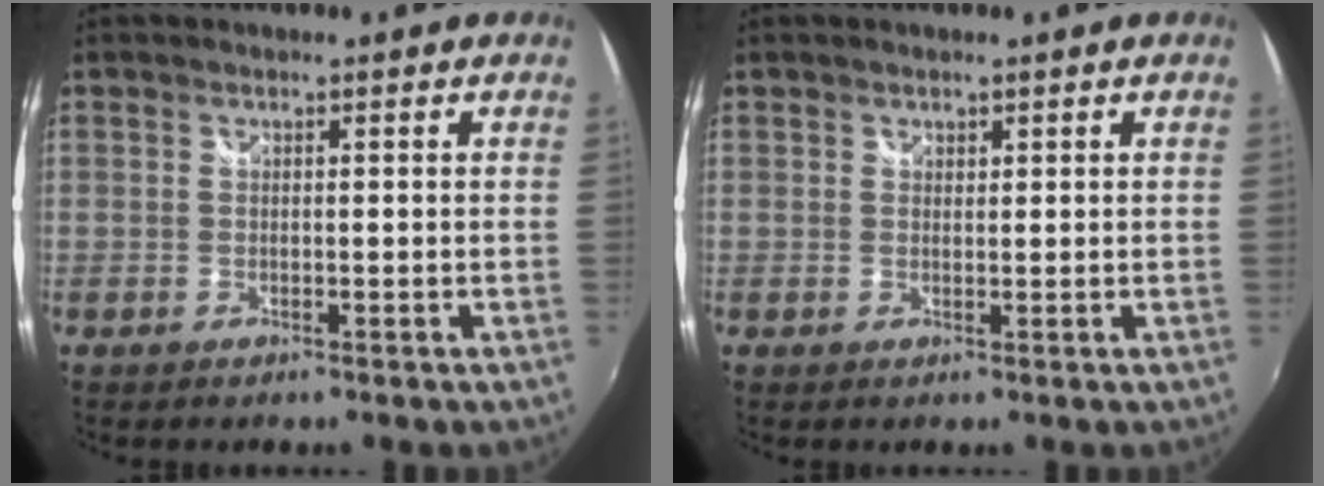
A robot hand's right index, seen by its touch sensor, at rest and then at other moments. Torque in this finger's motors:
{"motor_torque": [-0.09, 0.02, -0.02, 0.00]}